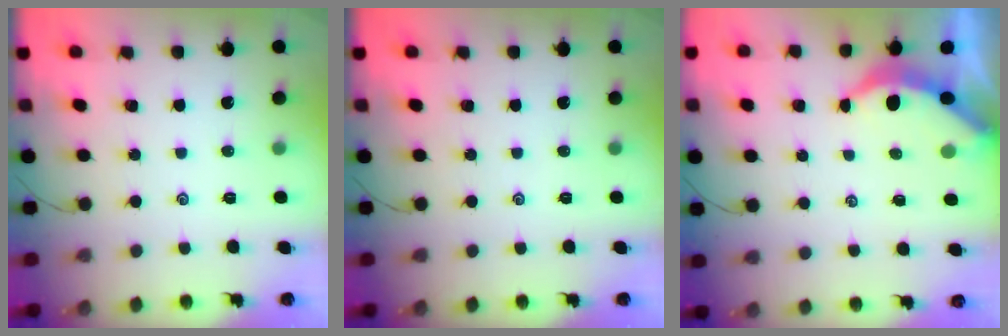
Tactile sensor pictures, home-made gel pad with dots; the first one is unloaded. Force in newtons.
{"total": 0.0}
{"total": 3.6, "press": 3.6, "slide": 0.4}